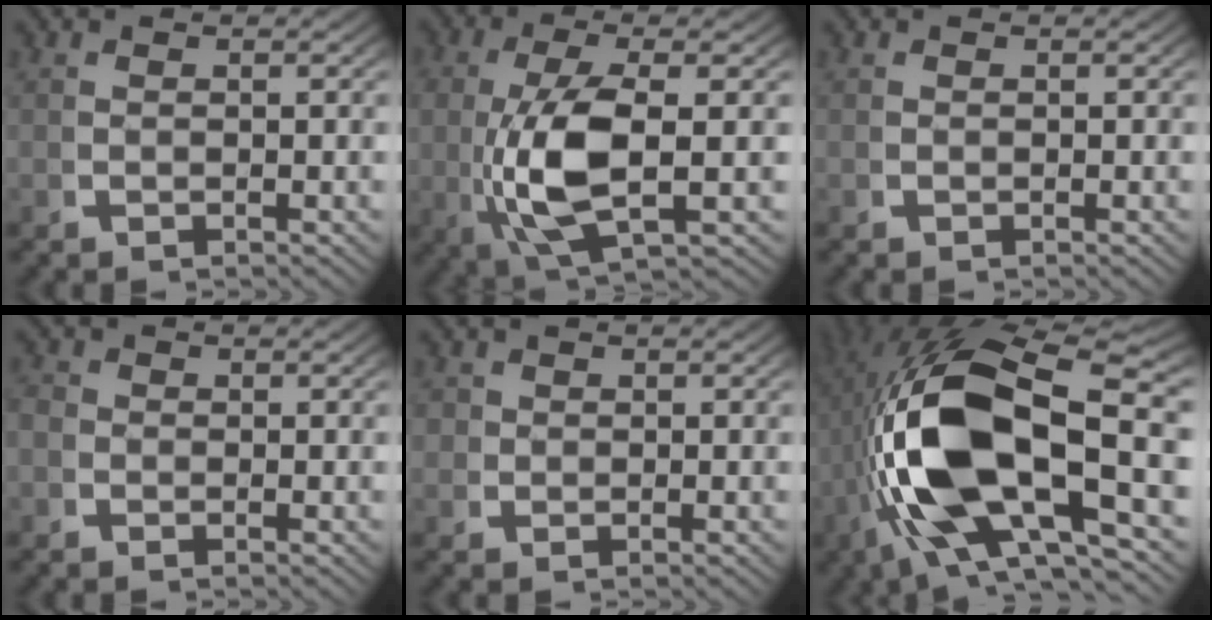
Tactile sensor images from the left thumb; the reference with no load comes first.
{"total": 9.9, "force": [-0.5, 4.6, 8.7], "torque": [-0.217, -0.033, 0.016]}
{"total": 0.0}
{"total": 1.7, "force": [-0.4, 1.6, 0.4], "torque": [-0.008, -0.002, -0.015]}
{"total": 1.8, "force": [0.3, 1.7, 0.5], "torque": [-0.014, -0.005, 0.002]}
{"total": 18.7, "force": [0.3, 9.6, 16.0], "torque": [-0.336, -0.026, 0.019]}